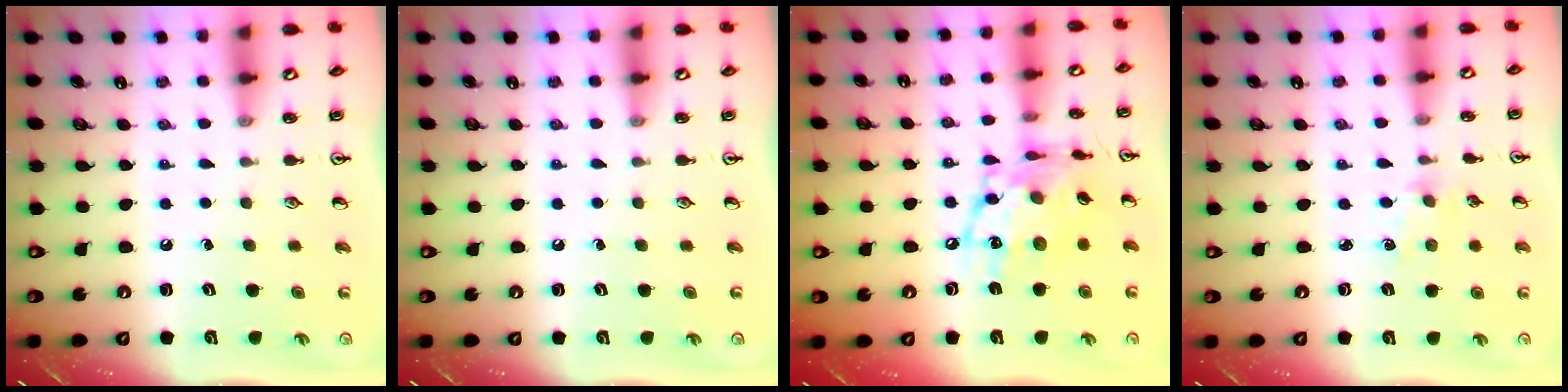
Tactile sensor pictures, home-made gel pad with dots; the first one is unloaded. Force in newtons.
{"total": 0.0}
{"total": 14.9, "press": 14.8, "slide": 1.4}
{"total": 2.2, "press": 2.1, "slide": 0.3}